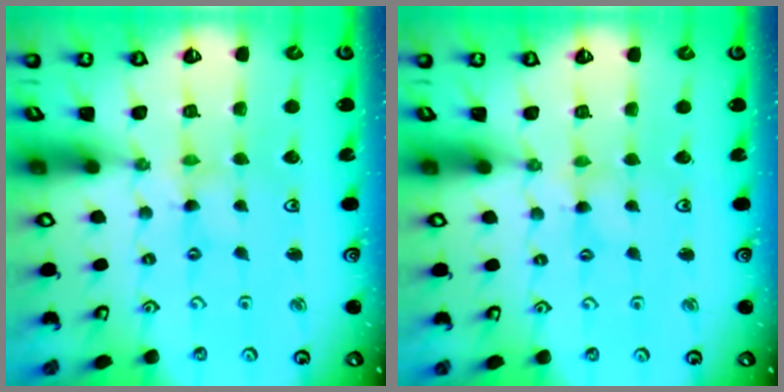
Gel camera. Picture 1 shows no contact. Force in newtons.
{"total": 0.9, "press": 0.9, "slide": 0.2}